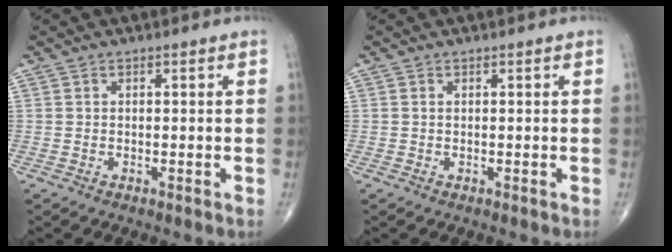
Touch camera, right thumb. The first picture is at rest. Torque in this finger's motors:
{"motor_torque": [0.48, 0.27, -0.19, -0.02, 0.03]}